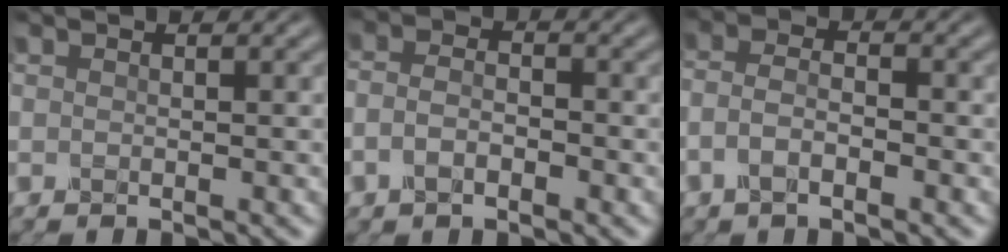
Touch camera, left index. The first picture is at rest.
{"total": 2.4, "force": [-1.0, 1.2, 1.8], "torque": [-0.037, 0.004, -0.025]}
{"total": 3.1, "force": [-1.4, 1.2, 2.4], "torque": [-0.049, 0.008, -0.037]}